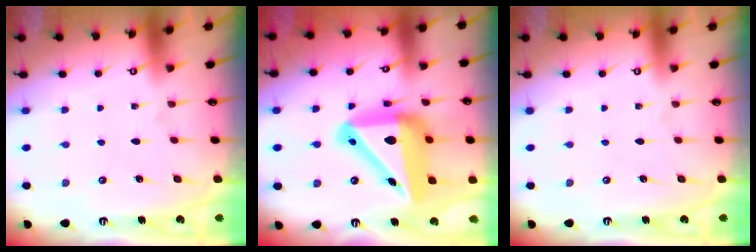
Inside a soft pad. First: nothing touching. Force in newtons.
{"total": 20.5, "press": 20.4, "slide": 2.5}
{"total": 0.0}